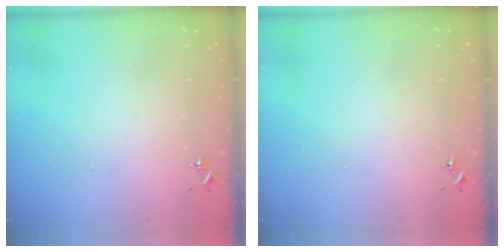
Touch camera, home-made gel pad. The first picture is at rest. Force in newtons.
{"total": 0.0}